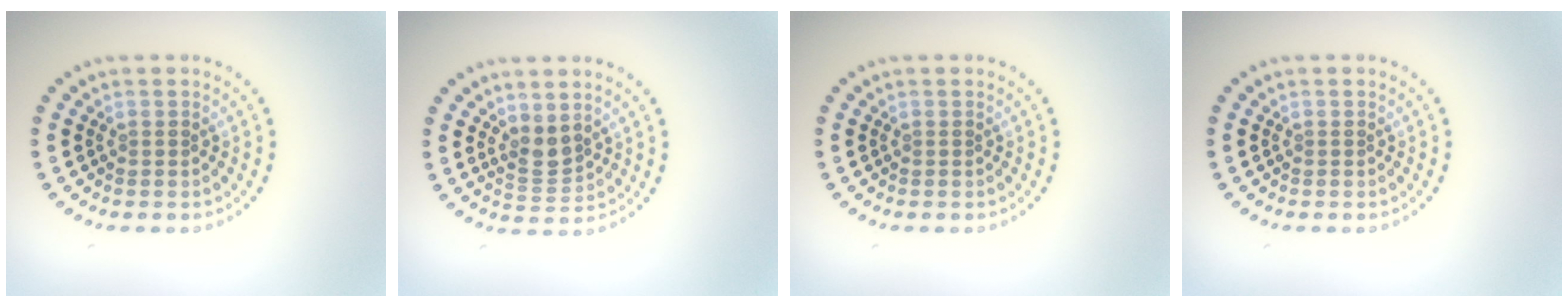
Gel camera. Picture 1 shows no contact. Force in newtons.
{"total": 2.2, "press": 1.8, "slide": 1.3}
{"total": 0.0}
{"total": 0.0}